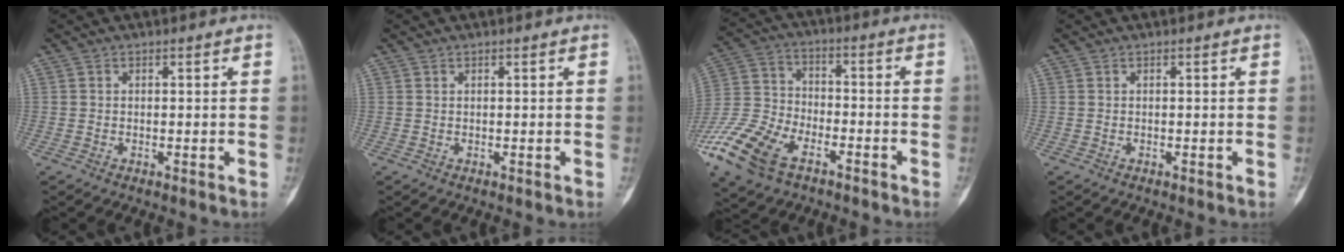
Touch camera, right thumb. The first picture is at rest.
{"total": 0.0}
{"total": 18.2, "force": [-9.9, 10.0, 11.6], "torque": [-0.260, 0.023, -0.192]}
{"total": 0.0}